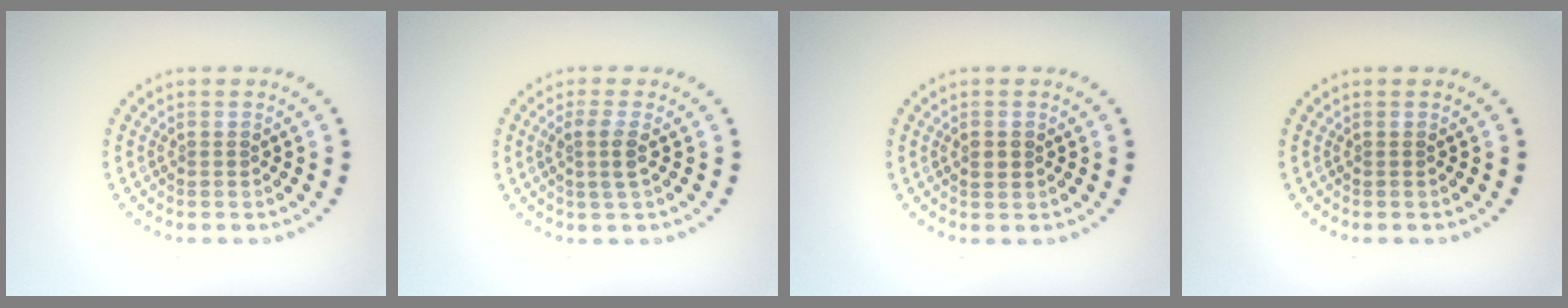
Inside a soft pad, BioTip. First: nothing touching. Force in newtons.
{"total": 1.8, "press": 1.4, "slide": 1.2}
{"total": 1.1, "press": 1.1, "slide": 0.1}
{"total": 0.0}